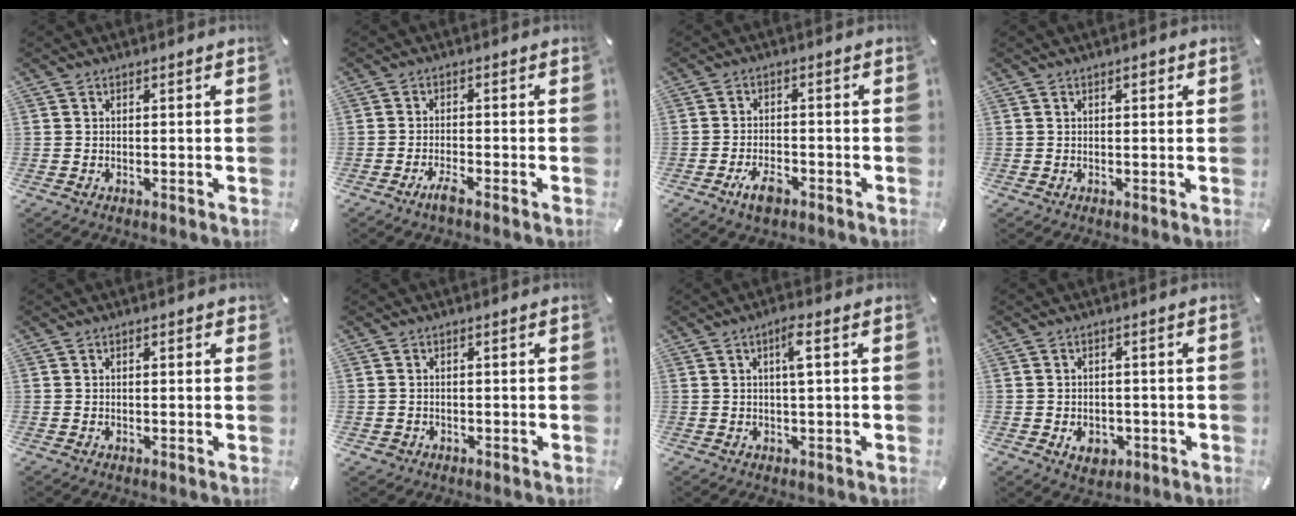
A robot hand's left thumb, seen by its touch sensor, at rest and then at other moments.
{"total": 3.0, "force": [-2.4, 0.3, 1.8], "torque": [-0.036, 0.008, -0.046]}
{"total": 4.9, "force": [-3.0, 2.4, 3.1], "torque": [-0.066, 0.013, -0.058]}
{"total": 1.5, "force": [0.6, 0.7, 1.2], "torque": [-0.016, 0.002, 0.007]}
{"total": 0.9, "force": [0.2, 0.4, 0.7], "torque": [-0.014, 0.003, 0.003]}
{"total": 1.1, "force": [-0.4, 1.0, 0.2], "torque": [-0.004, 0.005, -0.011]}
{"total": 4.3, "force": [0.8, 0.4, 4.2], "torque": [-0.075, 0.000, 0.008]}
{"total": 4.6, "force": [-1.4, 3.6, 2.5], "torque": [-0.046, -0.001, -0.027]}